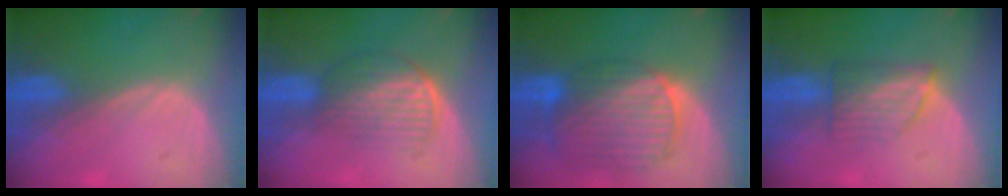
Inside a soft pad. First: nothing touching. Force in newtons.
{"total": 7.2, "press": 6.0, "slide": 4.0}
{"total": 10.6, "press": 9.0, "slide": 5.5}
{"total": 6.1, "press": 5.5, "slide": 2.7}